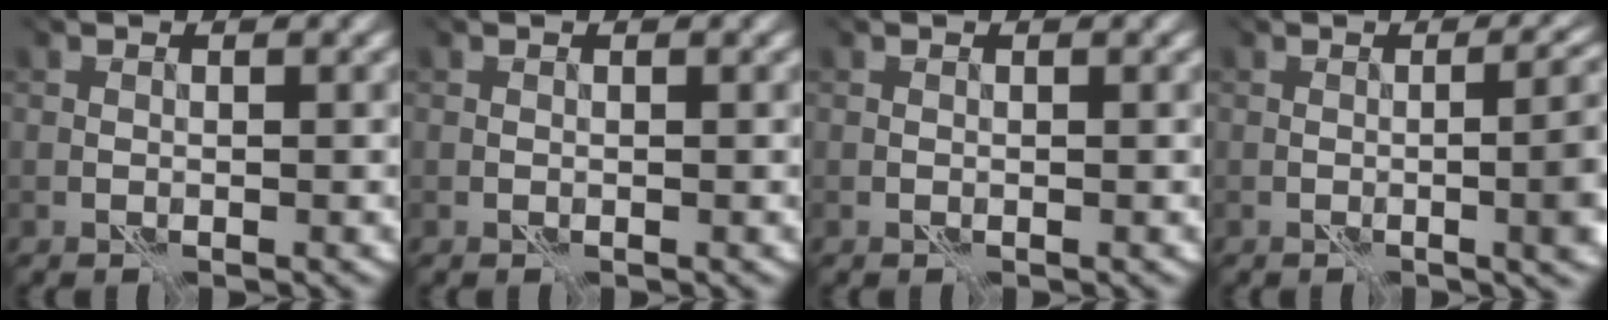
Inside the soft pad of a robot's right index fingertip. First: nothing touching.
{"total": 0.0}
{"total": 0.0}
{"total": 6.2, "force": [-0.5, 1.9, 5.9], "torque": [-0.044, 0.009, -0.006]}